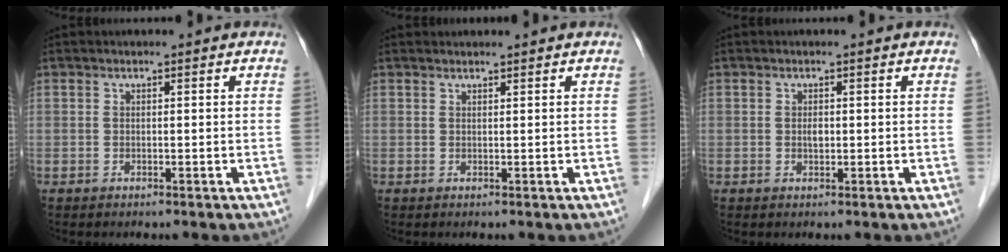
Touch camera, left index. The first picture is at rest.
{"total": 1.1, "force": [1.1, 0.0, 0.2], "torque": [-0.006, 0.011, 0.020]}
{"total": 0.9, "force": [-0.1, 0.6, 0.7], "torque": [-0.013, -0.002, -0.002]}